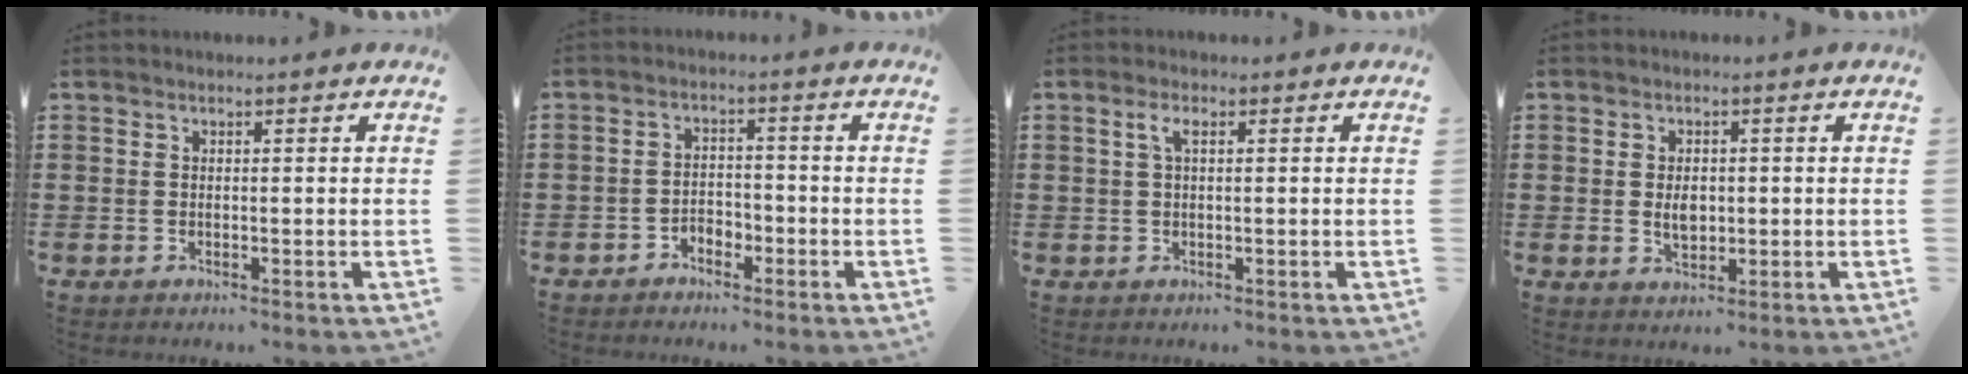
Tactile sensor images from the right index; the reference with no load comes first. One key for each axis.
{"total": 2.3, "fx": -2.0, "fy": 1.1, "fz": 0.5, "tx": -0.014, "ty": 0.004, "tz": -0.042}
{"total": 1.9, "fx": 0.5, "fy": 0.6, "fz": 1.7, "tx": -0.043, "ty": 0.004, "tz": 0.004}
{"total": 3.1, "fx": 0.0, "fy": 2.1, "fz": 2.3, "tx": -0.038, "ty": 0.003, "tz": -0.003}